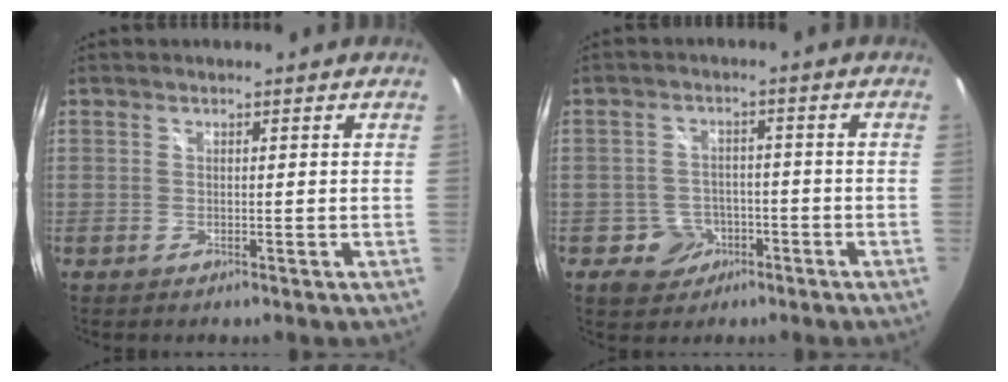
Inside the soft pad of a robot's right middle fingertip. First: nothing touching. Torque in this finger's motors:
{"motor_torque": [0.42, -0.50, 0.00, 0.03]}